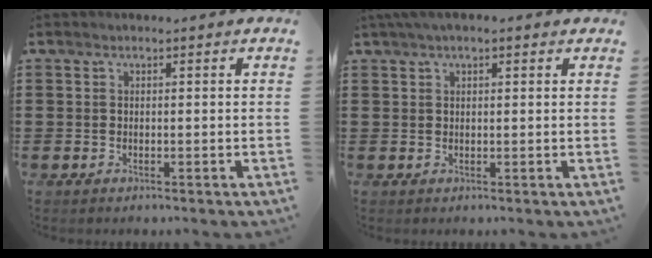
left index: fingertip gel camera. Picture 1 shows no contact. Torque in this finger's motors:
{"motor_torque": [1.06, -1.08, 0.45, 0.21]}